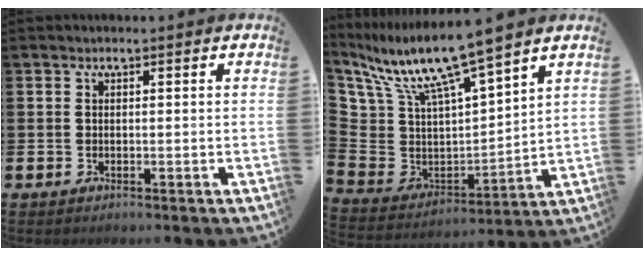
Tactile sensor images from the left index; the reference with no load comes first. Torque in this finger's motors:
{"motor_torque": [1.38, -0.76, 0.88, 0.21]}